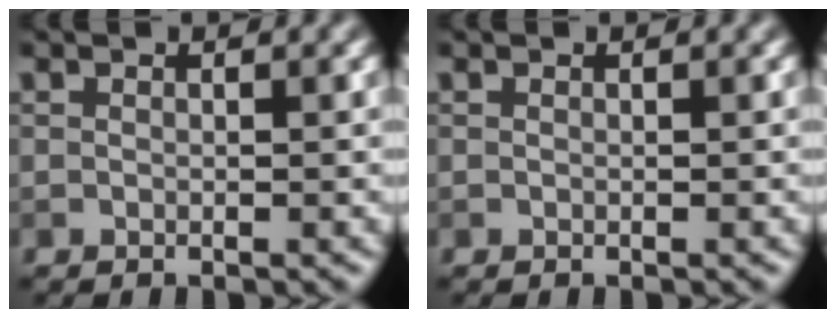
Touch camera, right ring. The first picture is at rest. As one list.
[{"total": 0.0}]